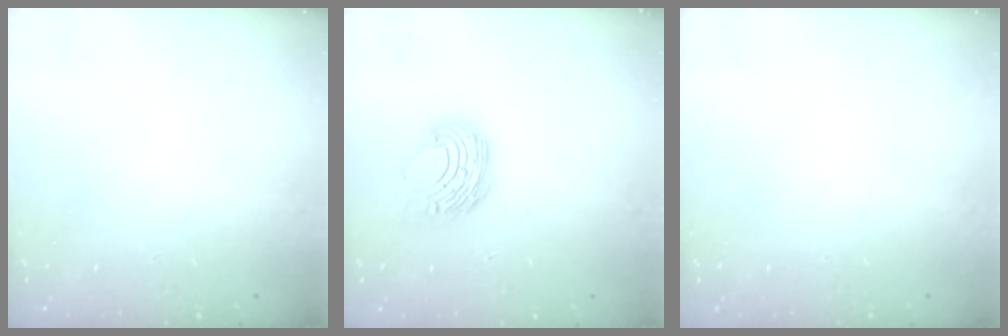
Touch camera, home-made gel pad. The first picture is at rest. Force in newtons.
{"total": 8.8, "press": 8.7, "slide": 0.5}
{"total": 0.0}